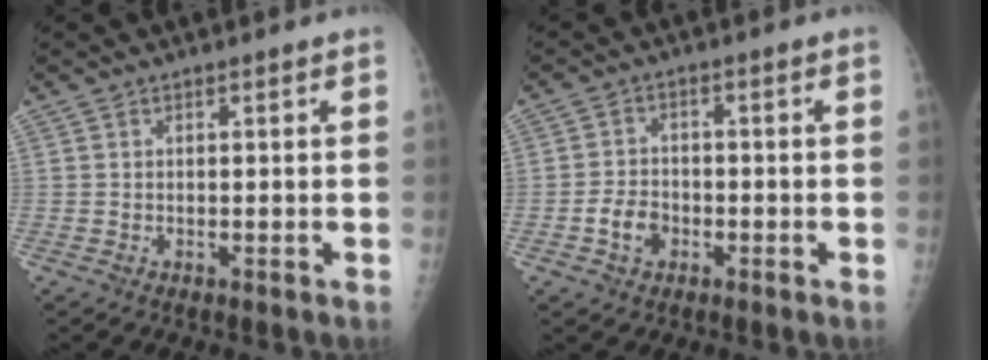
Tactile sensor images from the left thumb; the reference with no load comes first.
{"total": 4.7, "force": [-1.8, 3.5, 2.5], "torque": [-0.034, 0.015, -0.034]}